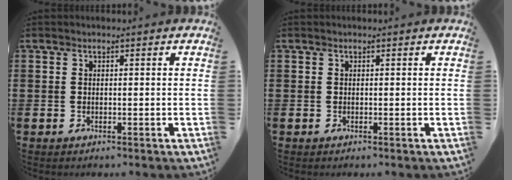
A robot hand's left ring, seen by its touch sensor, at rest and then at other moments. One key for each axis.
{"total": 0.0}